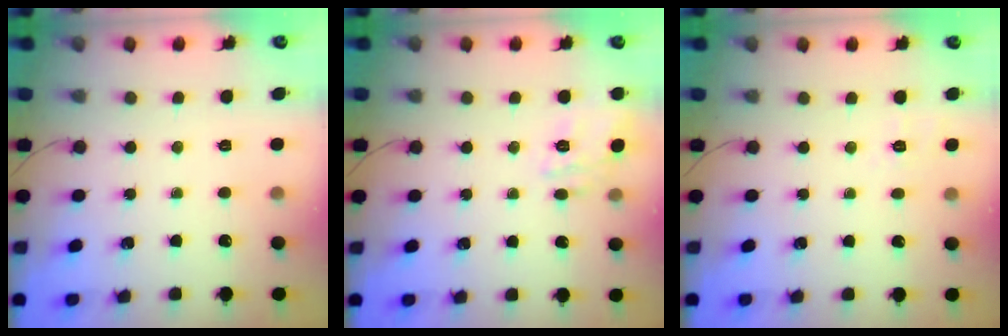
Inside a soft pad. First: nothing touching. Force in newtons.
{"total": 6.1, "press": 6.0, "slide": 1.1}
{"total": 2.0, "press": 0.4, "slide": 1.9}